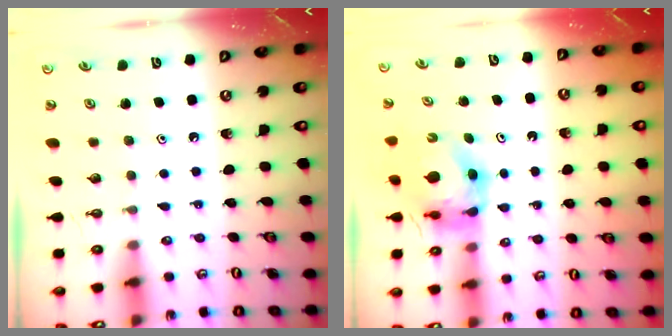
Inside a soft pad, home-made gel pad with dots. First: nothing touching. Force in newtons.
{"total": 5.7, "press": 5.7, "slide": 0.3}